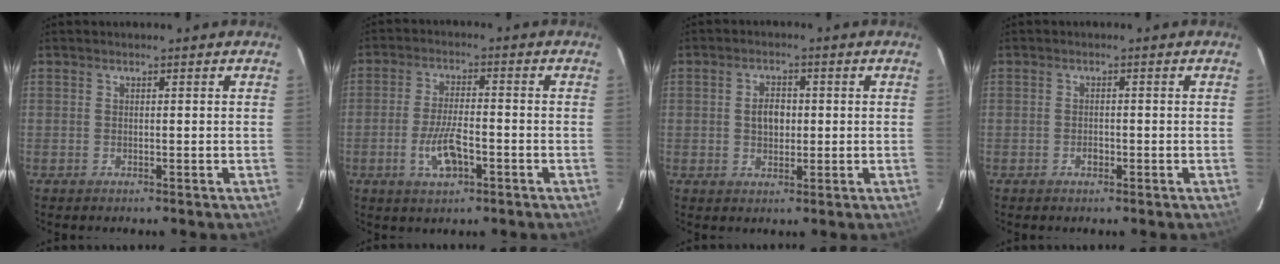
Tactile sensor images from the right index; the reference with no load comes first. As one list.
[{"total": 7.3, "force": [-2.8, 2.7, 6.1], "torque": [-0.128, -0.004, -0.050]}, {"total": 4.1, "force": [0.2, 2.9, 2.9], "torque": [-0.050, 0.008, 0.007]}, {"total": 1.2, "force": [-0.6, 0.8, 0.7], "torque": [-0.012, 0.002, -0.007]}]